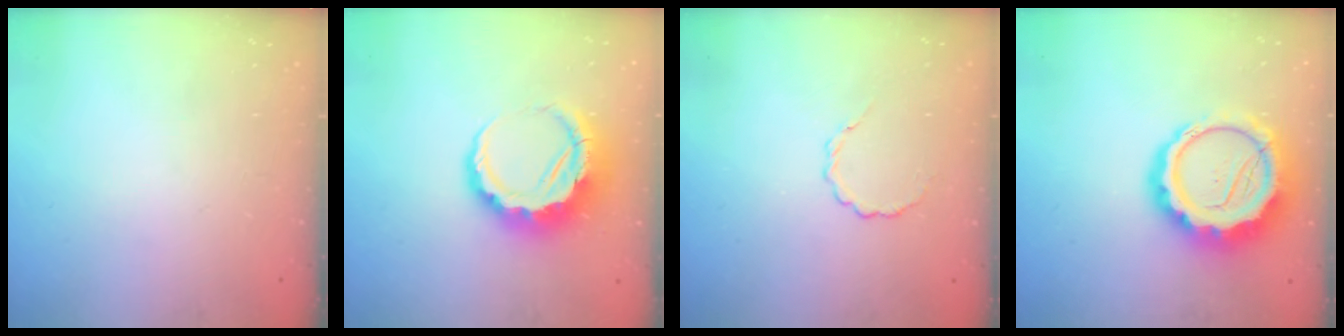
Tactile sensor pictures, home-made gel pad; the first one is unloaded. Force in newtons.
{"total": 9.8, "press": 9.6, "slide": 2.1}
{"total": 2.6, "press": 2.5, "slide": 0.9}
{"total": 17.2, "press": 16.8, "slide": 3.8}